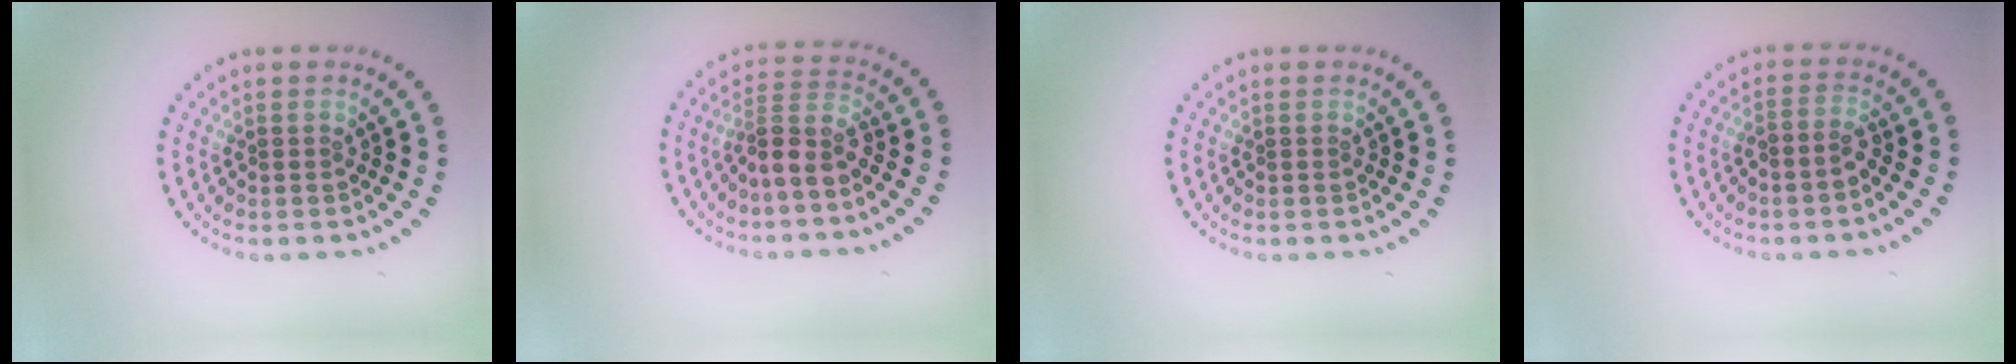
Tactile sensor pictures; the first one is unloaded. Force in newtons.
{"total": 3.1, "press": 2.2, "slide": 2.1}
{"total": 0.0}
{"total": 1.6, "press": 1.2, "slide": 1.0}